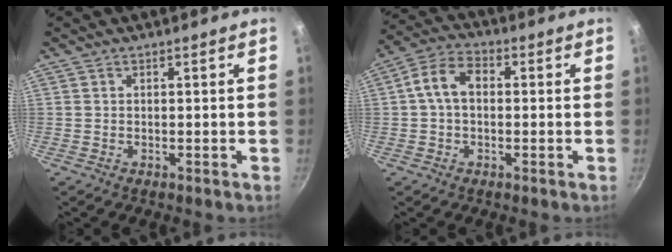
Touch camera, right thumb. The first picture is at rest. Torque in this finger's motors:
{"motor_torque": [0.25, 0.22, 0.67, -0.53, 0.00]}